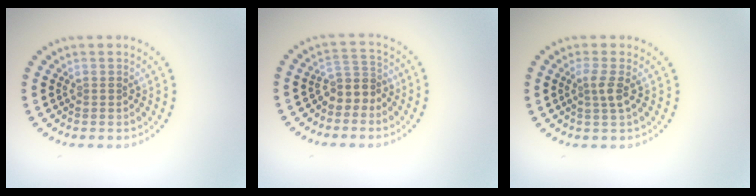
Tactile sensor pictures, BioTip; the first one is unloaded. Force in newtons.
{"total": 2.5, "press": 1.9, "slide": 1.6}
{"total": 1.8, "press": 1.3, "slide": 1.2}